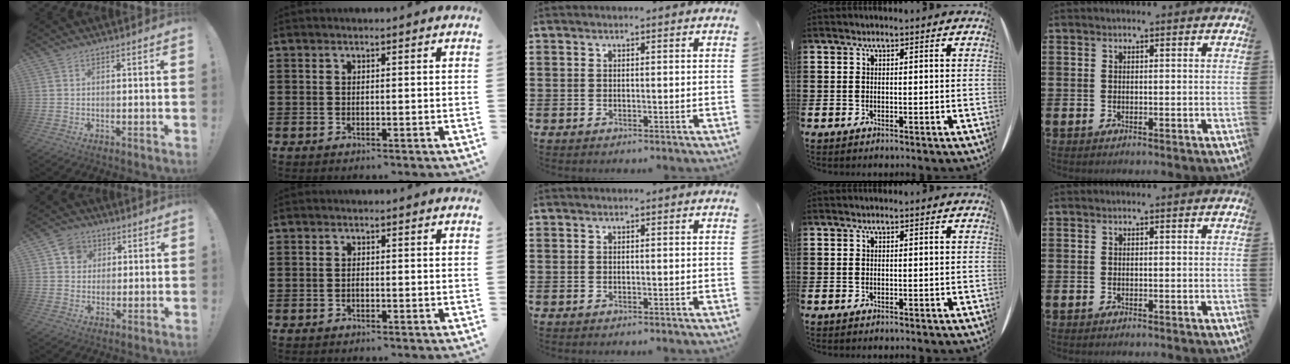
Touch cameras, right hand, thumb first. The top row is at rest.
{"thumb": {"total": 7.1, "force": [2.3, 6.4, 2.0], "torque": [-0.027, -0.006, 0.046]}, "index": {"total": 0.5, "force": [-0.2, 0.3, 0.4], "torque": [-0.010, 0.000, -0.004]}}